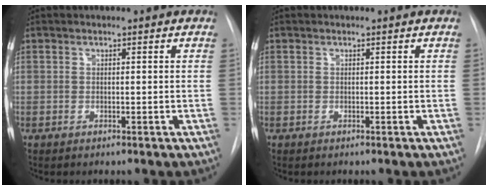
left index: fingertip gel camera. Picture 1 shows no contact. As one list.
[{"total": 0.0}]